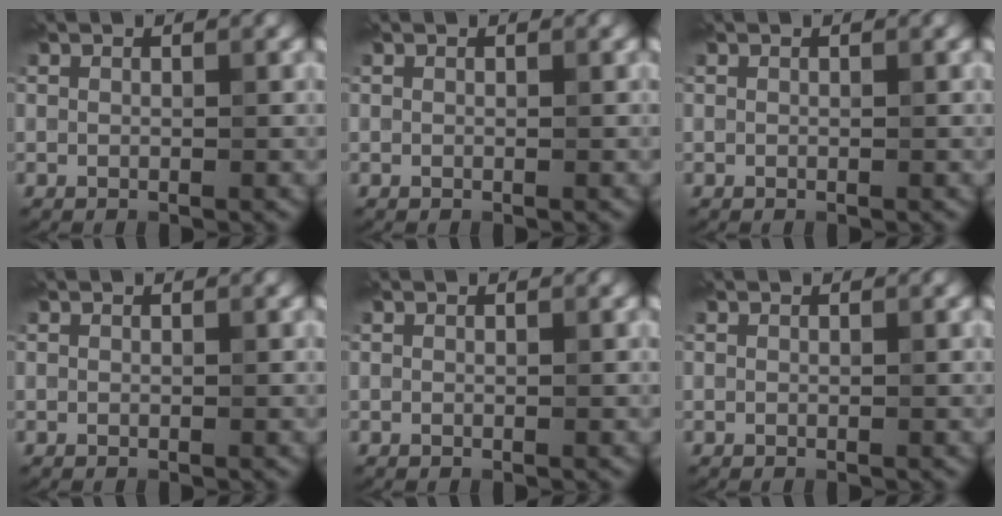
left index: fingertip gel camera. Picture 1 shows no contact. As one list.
[{"total": 0.0}, {"total": 0.0}, {"total": 0.0}, {"total": 0.0}, {"total": 0.0}]